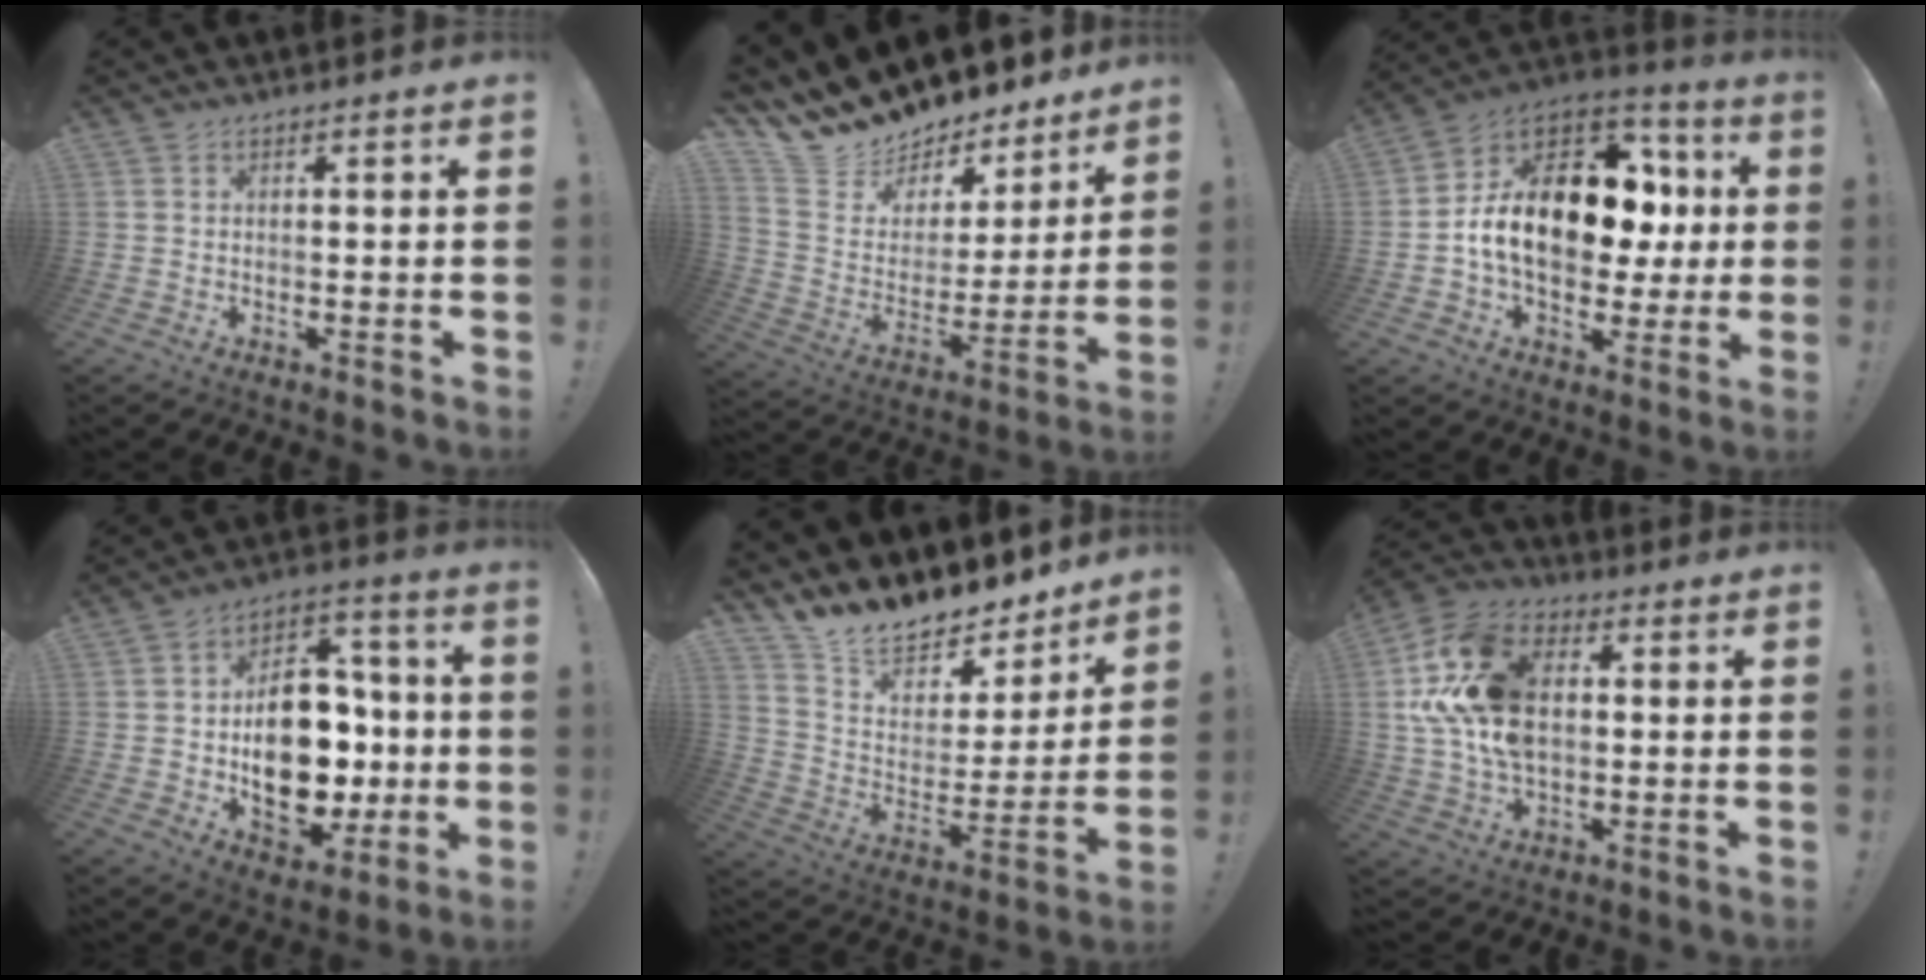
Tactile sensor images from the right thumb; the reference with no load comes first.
{"total": 13.8, "force": [12.2, 5.7, 3.1], "torque": [-0.077, -0.101, 0.229]}
{"total": 20.6, "force": [0.4, 13.7, 15.3], "torque": [-0.249, 0.012, 0.017]}
{"total": 19.7, "force": [-2.9, 13.5, 14.1], "torque": [-0.224, 0.017, -0.036]}
{"total": 14.0, "force": [12.6, 5.1, 3.3], "torque": [-0.073, -0.108, 0.229]}
{"total": 21.1, "force": [3.0, 14.4, 15.1], "torque": [-0.279, 0.006, 0.060]}